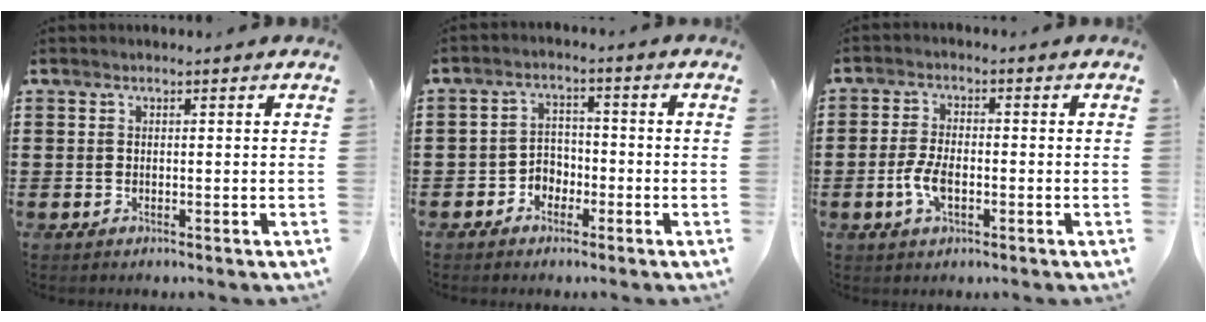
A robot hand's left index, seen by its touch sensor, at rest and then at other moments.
{"total": 3.2, "force": [-2.1, 2.2, 0.9], "torque": [-0.025, 0.009, -0.047]}
{"total": 4.8, "force": [-1.3, 2.2, 4.1], "torque": [-0.099, -0.003, -0.029]}